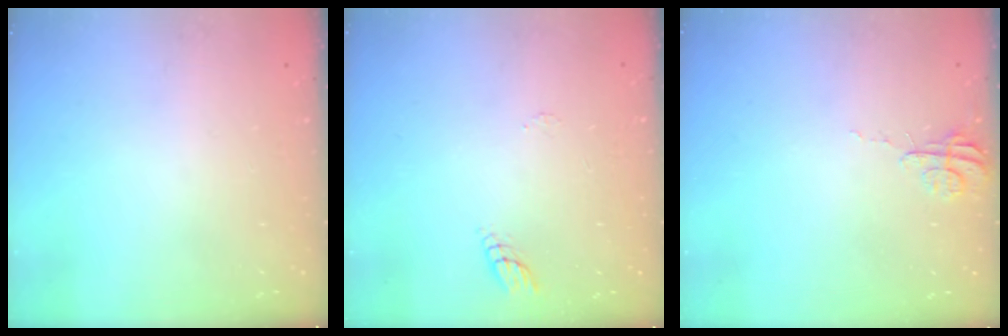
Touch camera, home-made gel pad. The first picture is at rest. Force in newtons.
{"total": 6.6, "press": 6.5, "slide": 0.8}
{"total": 3.8, "press": 3.8, "slide": 0.3}